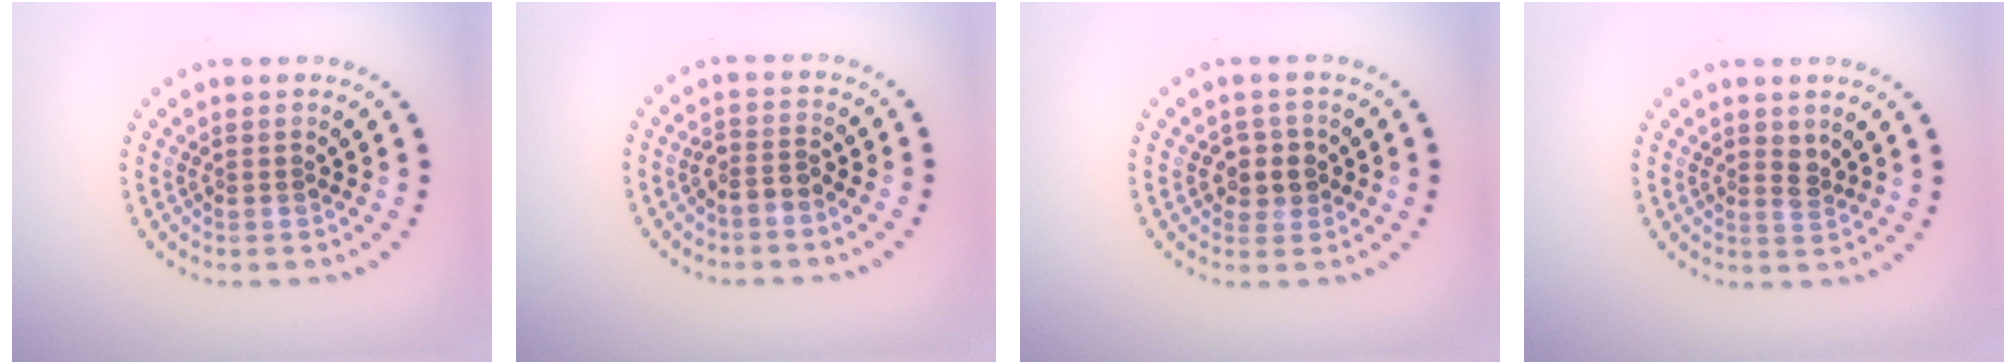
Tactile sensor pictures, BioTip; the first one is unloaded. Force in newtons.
{"total": 1.8, "press": 1.4, "slide": 1.2}
{"total": 2.4, "press": 2.1, "slide": 1.0}
{"total": 1.3, "press": 1.1, "slide": 0.6}